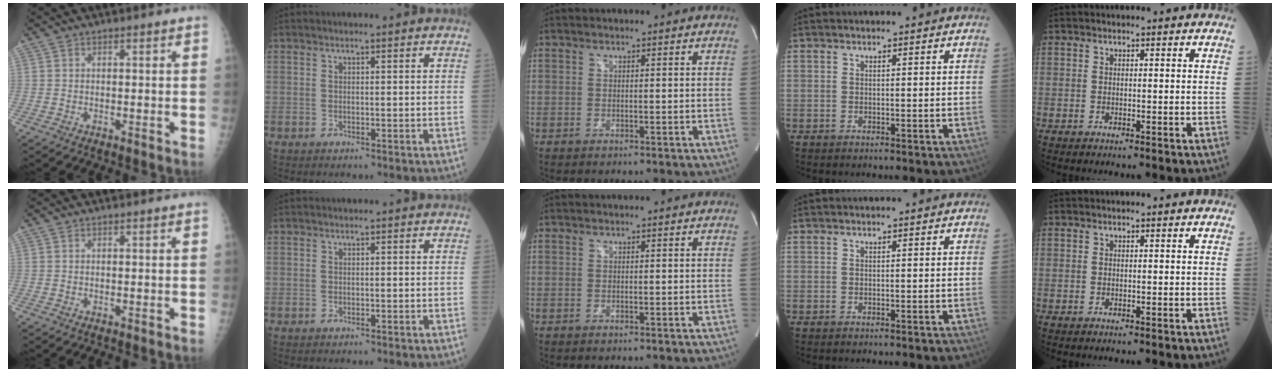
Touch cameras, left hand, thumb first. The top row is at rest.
{}